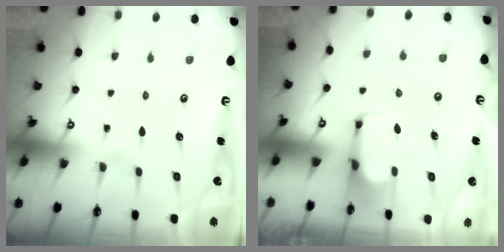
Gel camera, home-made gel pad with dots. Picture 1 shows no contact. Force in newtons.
{"total": 2.6, "press": 2.5, "slide": 0.9}